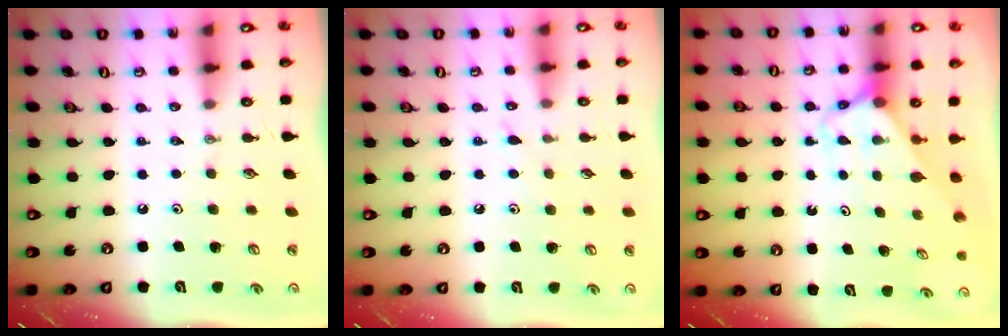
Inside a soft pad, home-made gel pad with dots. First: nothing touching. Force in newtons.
{"total": 5.4, "press": 5.4, "slide": 0.6}
{"total": 2.9, "press": 2.9, "slide": 0.2}